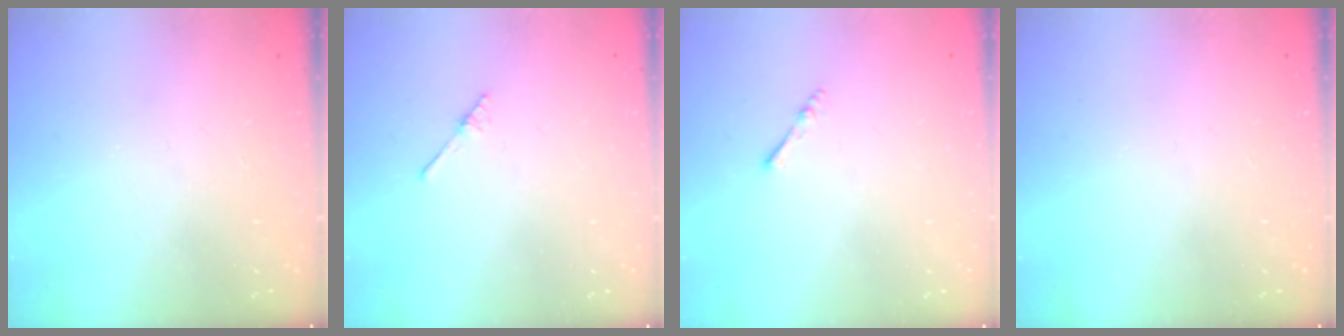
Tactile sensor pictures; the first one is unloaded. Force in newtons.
{"total": 2.0, "press": 2.0, "slide": 0.2}
{"total": 2.4, "press": 2.3, "slide": 0.5}
{"total": 0.0}